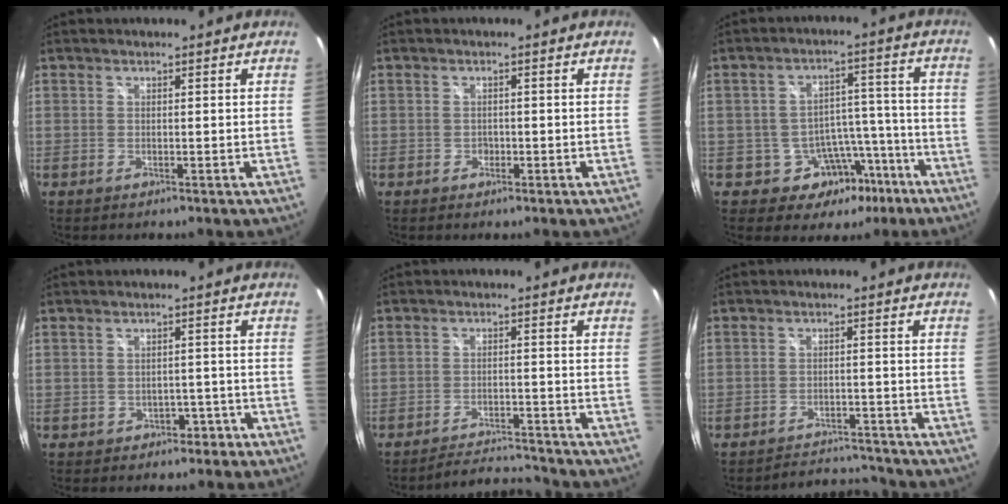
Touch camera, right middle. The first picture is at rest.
{"total": 1.1, "force": [-0.6, 0.9, 0.2], "torque": [-0.002, -0.001, -0.008]}
{"total": 10.8, "force": [-6.2, 8.0, 3.7], "torque": [-0.058, 0.041, -0.065]}
{"total": 3.1, "force": [-1.6, 2.5, 0.9], "torque": [-0.020, 0.009, -0.009]}
{"total": 7.0, "force": [-6.9, 0.2, 0.8], "torque": [-0.035, 0.004, -0.108]}
{"total": 6.6, "force": [-6.4, 1.5, 0.2], "torque": [-0.016, 0.014, -0.092]}